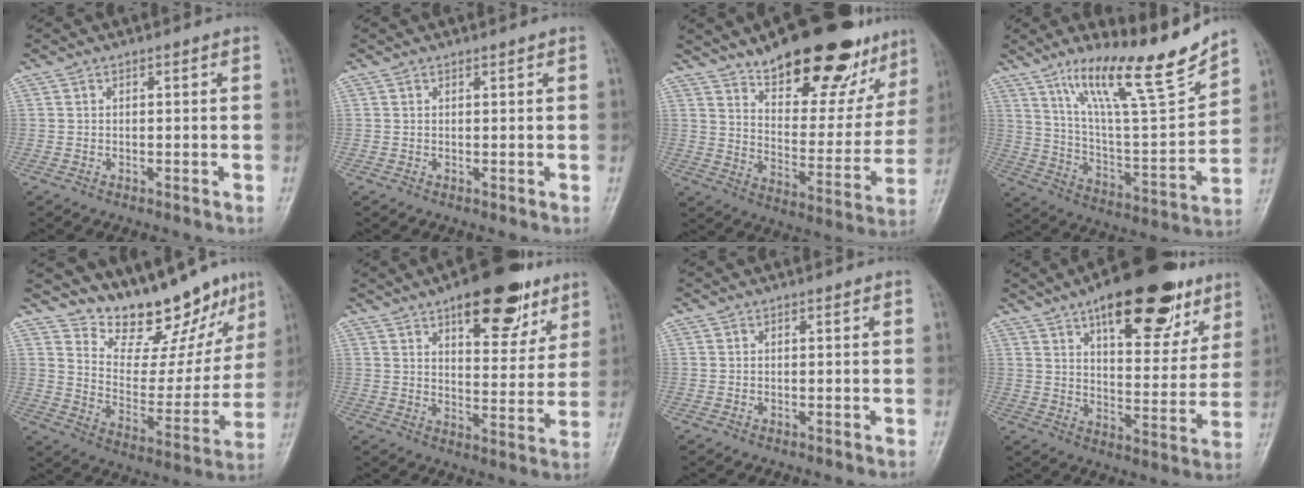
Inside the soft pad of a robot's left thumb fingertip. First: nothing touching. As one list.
[{"total": 0.5, "force": [0.5, 0.1, 0.2], "torque": [-0.005, -0.003, 0.007]}, {"total": 24.9, "force": [17.4, 9.6, 14.9], "torque": [-0.165, -0.081, 0.257]}, {"total": 19.7, "force": [14.2, 3.1, 13.3], "torque": [-0.188, -0.080, 0.248]}, {"total": 17.4, "force": [14.5, 6.8, 6.9], "torque": [-0.047, -0.100, 0.221]}, {"total": 16.3, "force": [9.8, 7.0, 11.0], "torque": [-0.102, -0.042, 0.141]}, {"total": 0.6, "force": [0.2, 0.4, 0.4], "torque": [-0.001, 0.000, 0.004]}, {"total": 22.0, "force": [13.0, 9.2, 15.2], "torque": [-0.172, -0.040, 0.196]}]